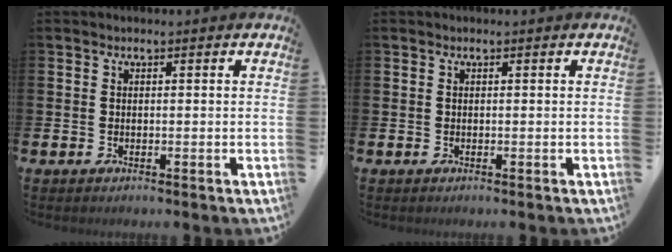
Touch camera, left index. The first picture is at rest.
{"total": 0.0}